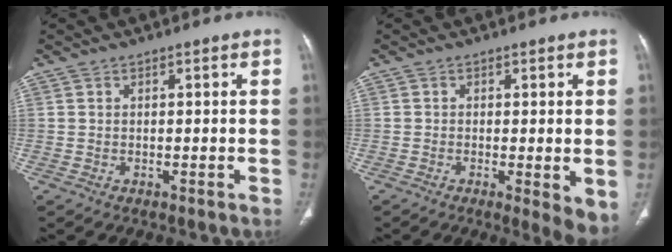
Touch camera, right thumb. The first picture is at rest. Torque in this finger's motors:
{"motor_torque": [-0.18, 0.37, -0.24, 0.02, 0.05]}